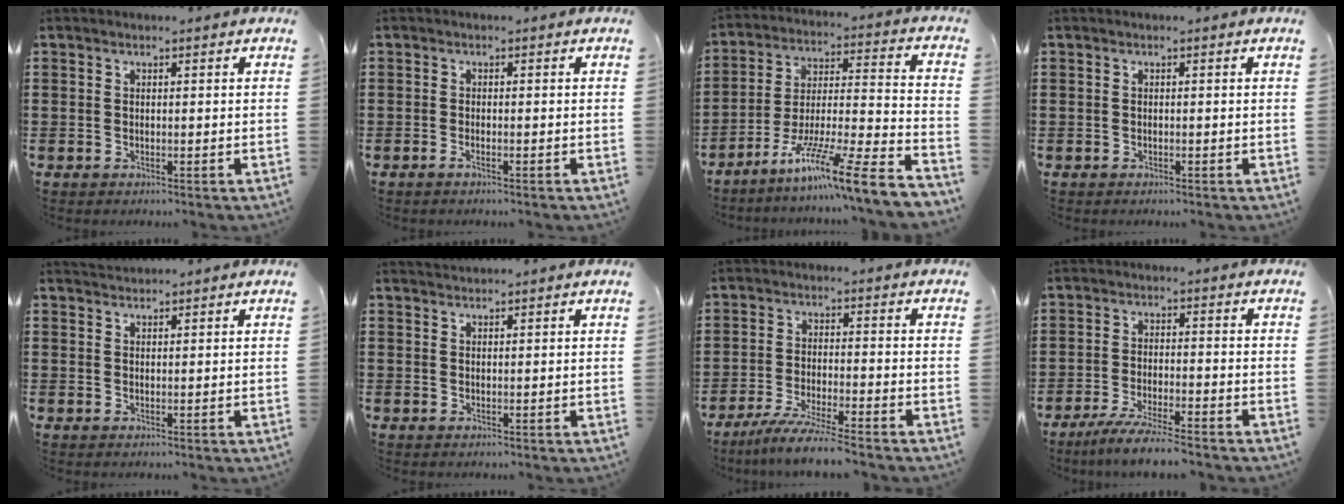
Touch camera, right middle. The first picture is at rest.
{"total": 0.8, "force": [-0.5, 0.1, 0.7], "torque": [-0.013, -0.002, -0.009]}
{"total": 11.8, "force": [-8.9, -0.5, 7.8], "torque": [-0.131, -0.003, -0.172]}
{"total": 0.0}
{"total": 1.3, "force": [1.3, 0.3, -0.1], "torque": [-0.002, 0.003, 0.025]}
{"total": 1.0, "force": [1.0, 0.2, 0.0], "torque": [-0.003, 0.001, 0.019]}
{"total": 5.7, "force": [-5.0, -0.4, 2.7], "torque": [-0.055, -0.018, -0.095]}
{"total": 5.1, "force": [-4.5, -0.2, 2.4], "torque": [-0.050, -0.016, -0.087]}